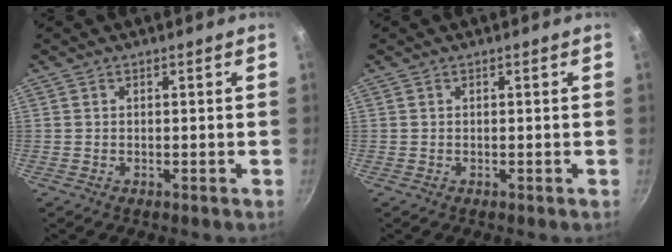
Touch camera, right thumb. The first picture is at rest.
{"total": 0.0}